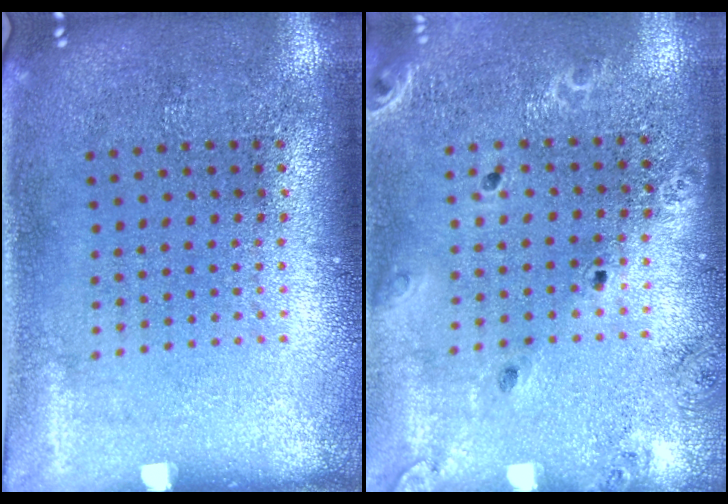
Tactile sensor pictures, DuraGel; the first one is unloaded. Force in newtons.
{"total": 1.5, "press": 1.4, "slide": 0.2}